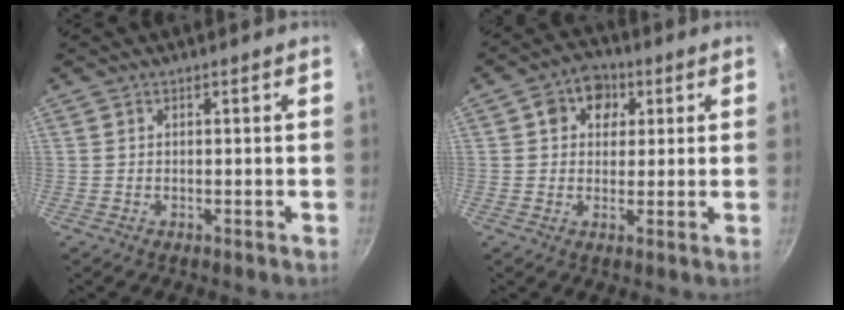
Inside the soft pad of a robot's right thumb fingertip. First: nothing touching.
{"total": 7.3, "force": [2.4, 5.9, 3.7], "torque": [-0.024, -0.001, 0.024]}